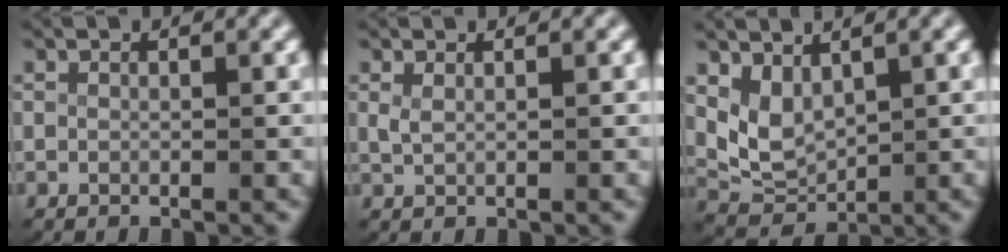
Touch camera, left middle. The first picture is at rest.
{"total": 0.8, "force": [0.4, 0.3, 0.6], "torque": [-0.023, -0.009, 0.018]}
{"total": 6.5, "force": [0.9, 5.5, 3.3], "torque": [-0.088, -0.021, 0.021]}